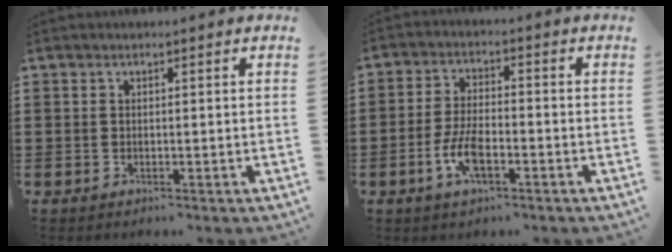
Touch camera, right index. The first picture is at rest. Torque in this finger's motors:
{"motor_torque": [1.05, 1.09, 0.16, 0.06]}